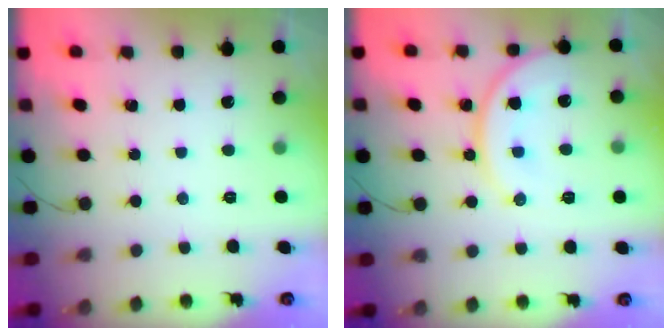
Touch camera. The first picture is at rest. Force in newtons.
{"total": 12.4, "press": 12.3, "slide": 1.1}